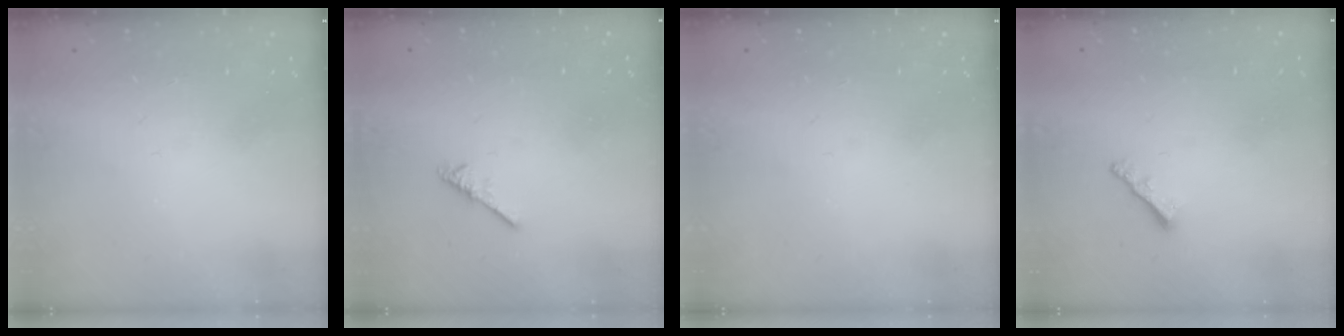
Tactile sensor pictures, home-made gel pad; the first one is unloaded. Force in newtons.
{"total": 2.2, "press": 2.1, "slide": 0.5}
{"total": 0.0}
{"total": 2.0, "press": 2.0, "slide": 0.5}